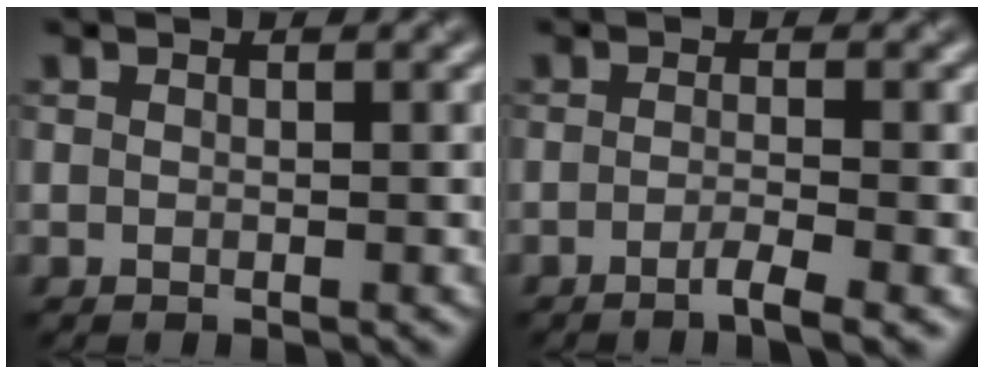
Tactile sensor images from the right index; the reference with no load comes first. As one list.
[{"total": 2.7, "force": [-1.2, 0.5, 2.3], "torque": [-0.032, 0.002, -0.029]}]